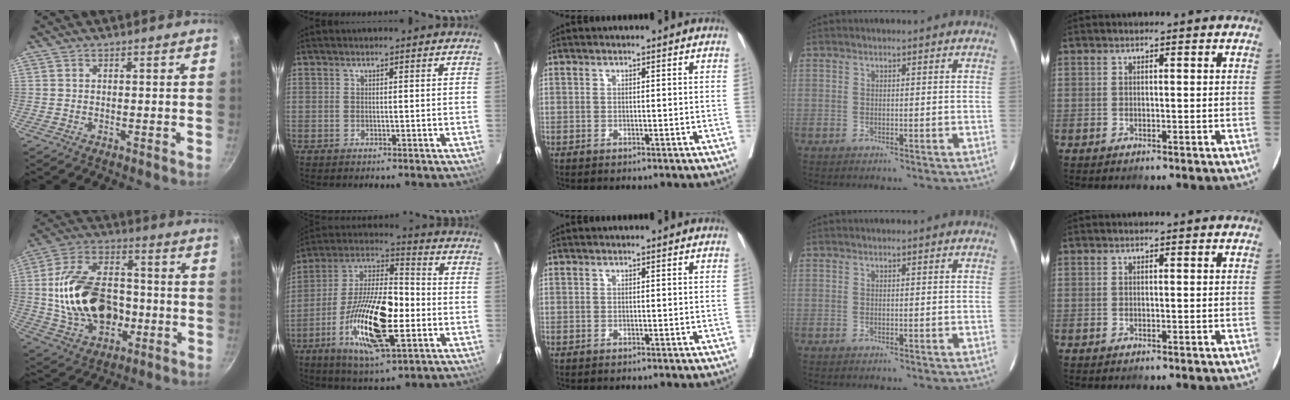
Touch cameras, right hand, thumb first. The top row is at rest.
{"thumb": {"total": 21.5, "force": [-2.1, 14.4, 15.9], "torque": [-0.271, 0.022, -0.026]}, "index": {"total": 19.6, "force": [-5.4, 5.2, 18.1], "torque": [-0.358, -0.006, -0.093]}}